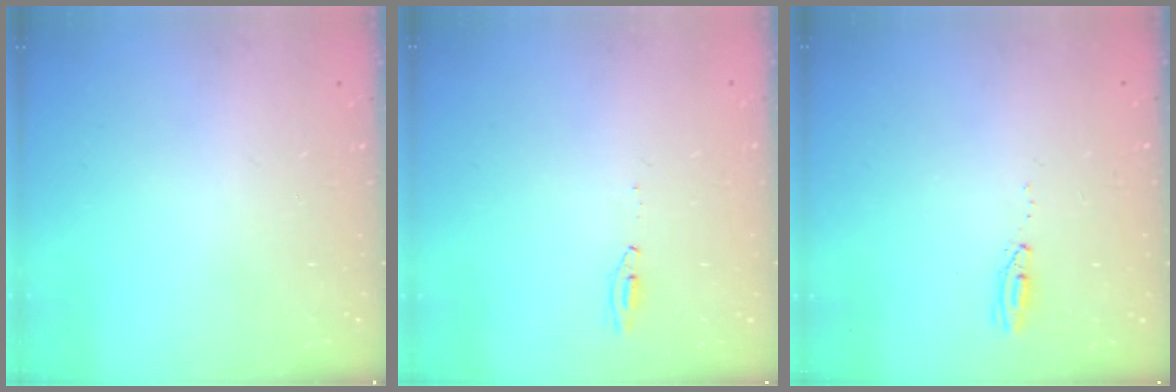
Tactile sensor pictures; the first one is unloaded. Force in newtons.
{"total": 17.2, "press": 4.3, "slide": 16.7}
{"total": 3.6, "press": 3.4, "slide": 1.0}